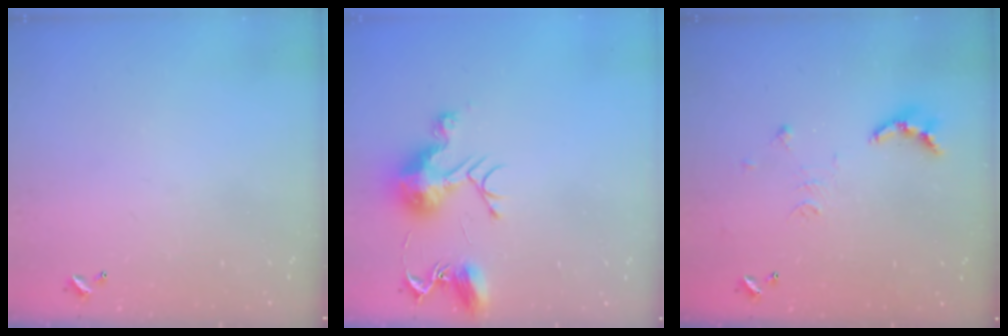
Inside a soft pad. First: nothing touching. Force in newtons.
{"total": 10.2, "press": 10.2, "slide": 0.5}
{"total": 9.3, "press": 9.2, "slide": 0.9}